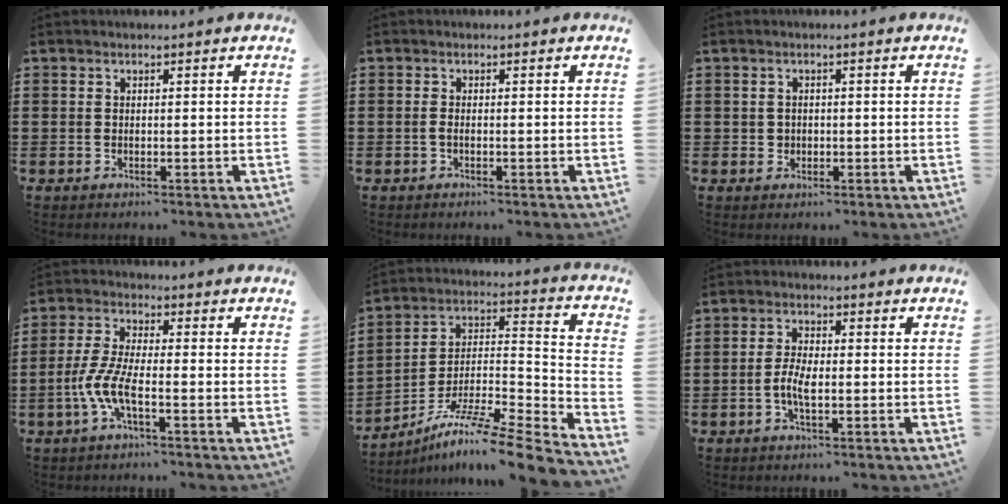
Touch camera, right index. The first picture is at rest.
{"total": 0.9, "force": [-0.4, 0.0, 0.8], "torque": [-0.018, -0.007, -0.005]}
{"total": 1.2, "force": [0.0, 1.2, 0.3], "torque": [-0.009, 0.006, -0.002]}
{"total": 6.4, "force": [-2.8, 1.7, 5.5], "torque": [-0.135, -0.012, -0.059]}
{"total": 9.0, "force": [-7.1, 0.7, 5.4], "torque": [-0.094, -0.001, -0.142]}
{"total": 4.1, "force": [-1.1, 1.4, 3.7], "torque": [-0.084, -0.004, -0.025]}